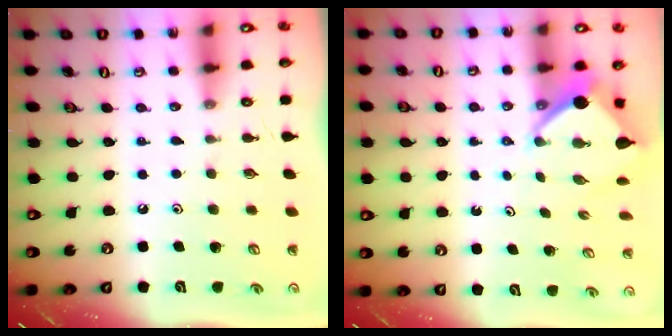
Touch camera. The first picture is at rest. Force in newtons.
{"total": 6.3, "press": 6.3, "slide": 0.3}